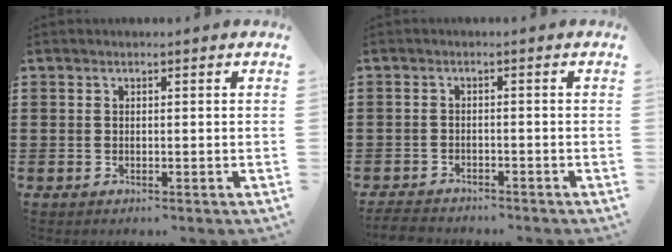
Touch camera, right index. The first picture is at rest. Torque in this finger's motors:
{"motor_torque": [-1.48, 0.66, -1.05, -0.16]}